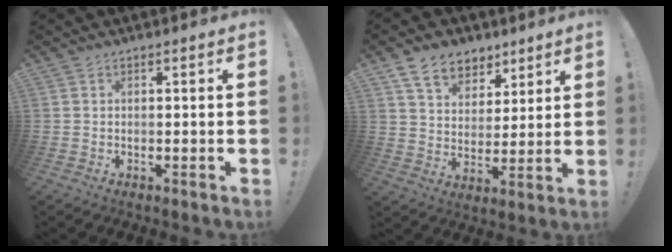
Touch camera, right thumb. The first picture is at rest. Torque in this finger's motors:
{"motor_torque": [1.08, 1.25, 0.45, 0.62, 0.00]}